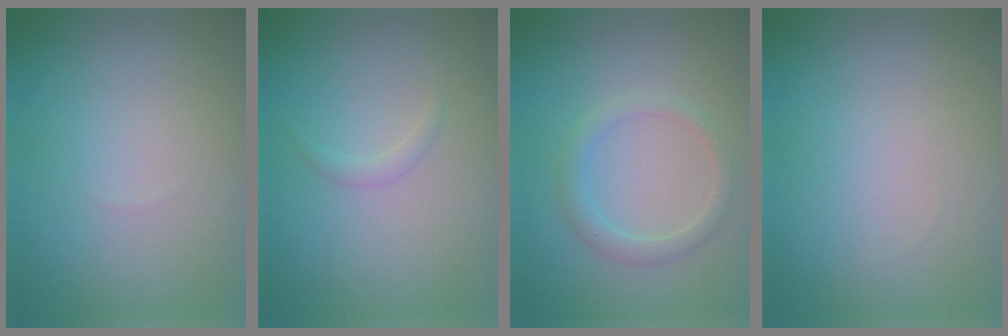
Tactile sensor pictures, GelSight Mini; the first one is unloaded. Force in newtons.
{"total": 0.8, "press": 0.8, "slide": 0.0}
{"total": 2.0, "press": 2.0, "slide": 0.3}
{"total": 0.0}